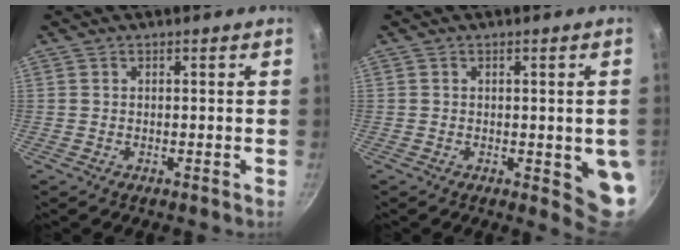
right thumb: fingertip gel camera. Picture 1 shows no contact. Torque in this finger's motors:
{"motor_torque": [1.48, 1.48, 1.10, -0.17, 0.03]}